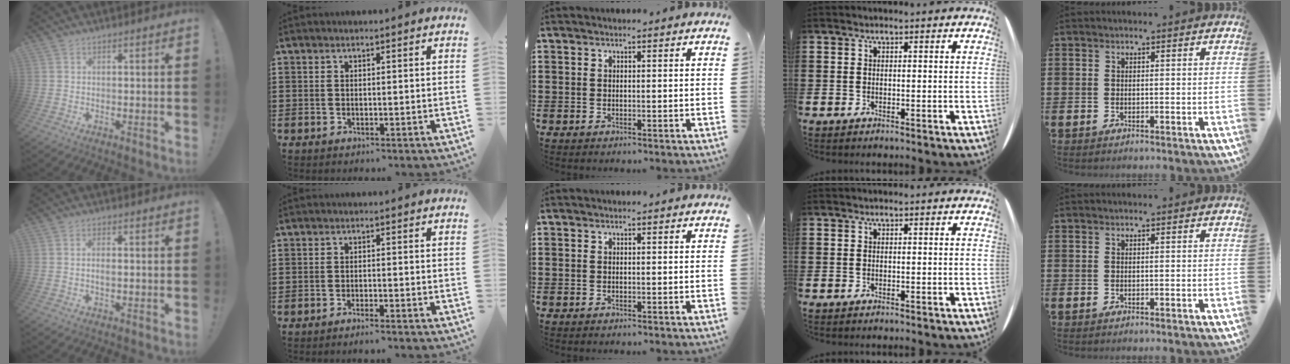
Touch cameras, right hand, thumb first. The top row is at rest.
{"thumb": {"total": 2.0, "force": [-0.2, 0.8, 1.8], "torque": [-0.025, 0.001, -0.006]}, "index": {"total": 1.2, "force": [-1.2, -0.2, 0.4], "torque": [-0.008, 0.000, -0.023]}}